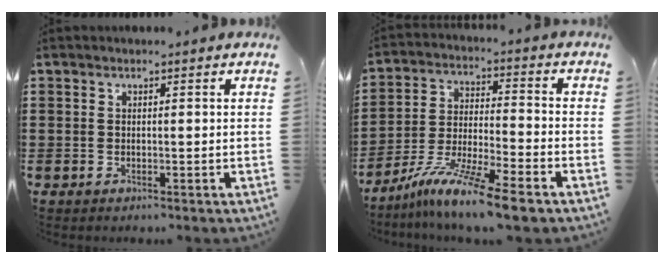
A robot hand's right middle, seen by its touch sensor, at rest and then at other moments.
{"total": 10.9, "force": [-8.9, -0.1, 6.2], "torque": [-0.122, 0.002, -0.174]}